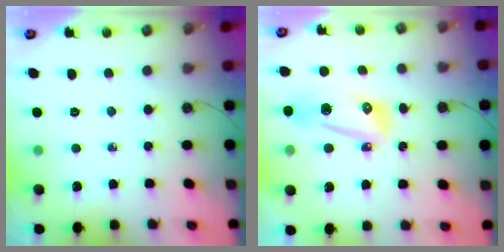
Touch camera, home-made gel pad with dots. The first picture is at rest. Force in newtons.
{"total": 11.8, "press": 11.6, "slide": 2.3}